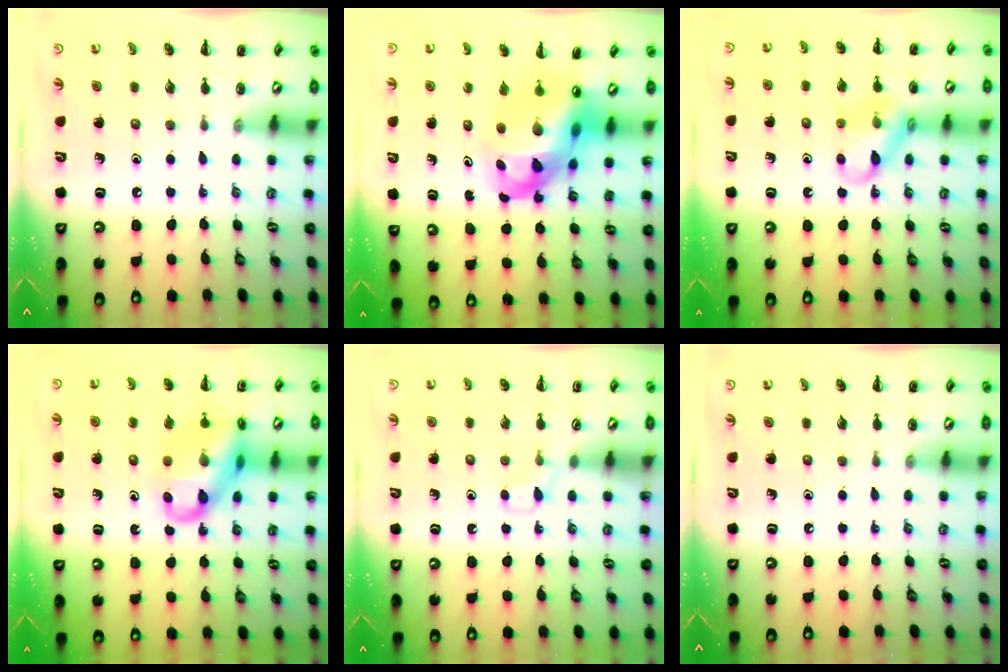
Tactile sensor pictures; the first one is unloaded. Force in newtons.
{"total": 10.4, "press": 10.0, "slide": 3.0}
{"total": 12.5, "press": 12.4, "slide": 1.7}
{"total": 15.8, "press": 15.5, "slide": 3.0}
{"total": 3.1, "press": 2.9, "slide": 1.2}
{"total": 0.0}